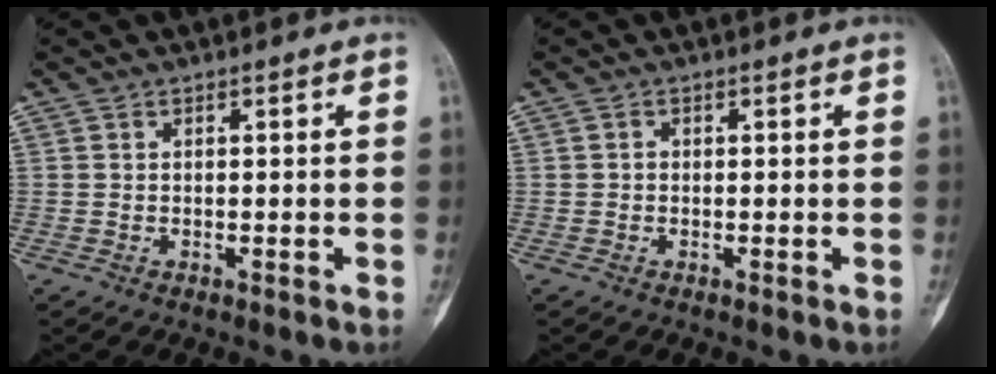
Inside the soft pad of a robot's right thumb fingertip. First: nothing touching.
{"total": 0.5, "force": [-0.1, 0.4, 0.2], "torque": [-0.001, 0.002, -0.004]}